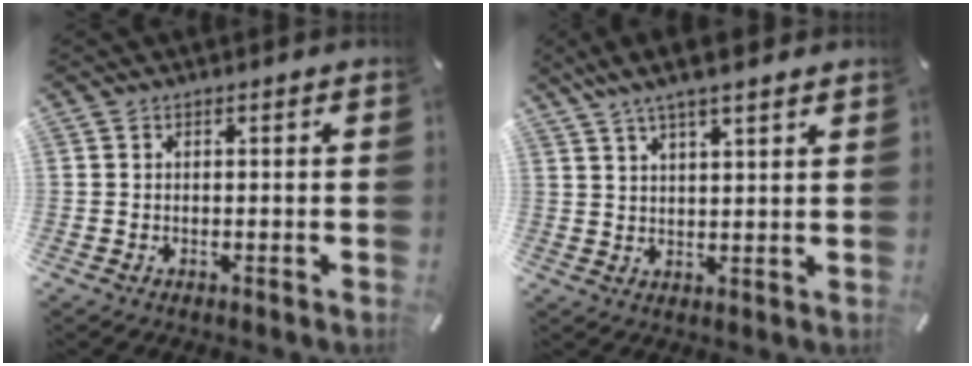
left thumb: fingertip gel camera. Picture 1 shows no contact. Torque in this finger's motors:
{"motor_torque": [1.35, 0.44, 1.43, -1.34, 0.26]}